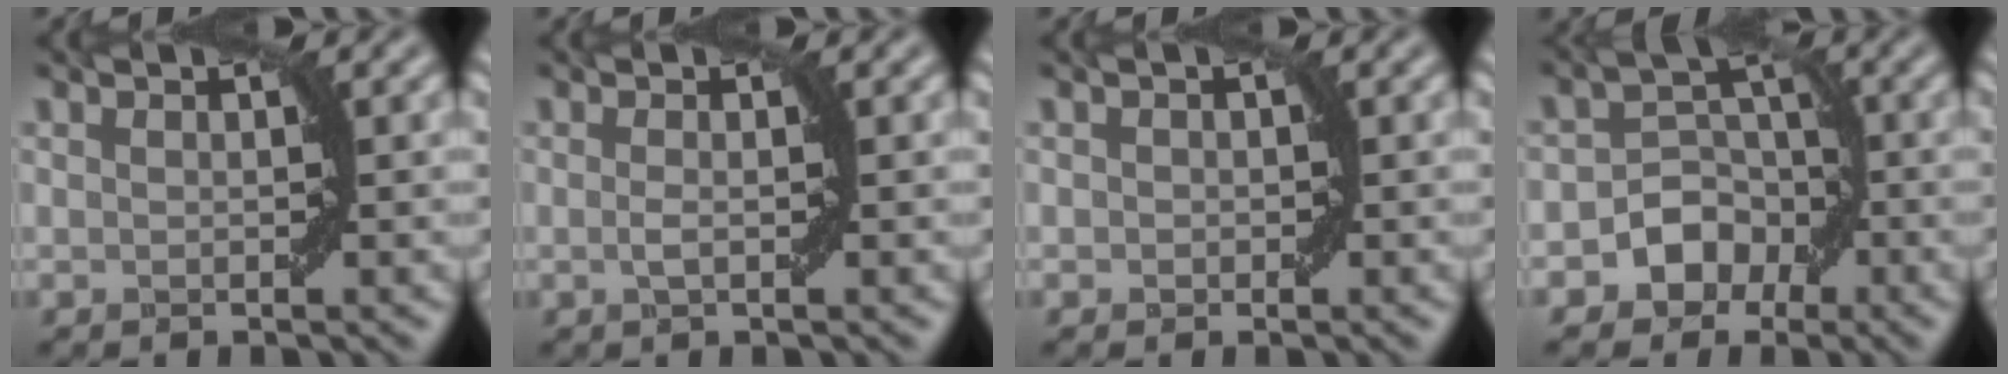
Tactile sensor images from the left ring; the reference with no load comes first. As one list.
[{"total": 1.0, "force": [-0.1, 0.2, 1.0], "torque": [-0.022, 0.002, -0.001]}, {"total": 0.6, "force": [-0.1, 0.6, 0.2], "torque": [0.001, 0.001, -0.002]}, {"total": 4.6, "force": [-2.1, 3.7, 1.7], "torque": [0.011, 0.016, -0.055]}]